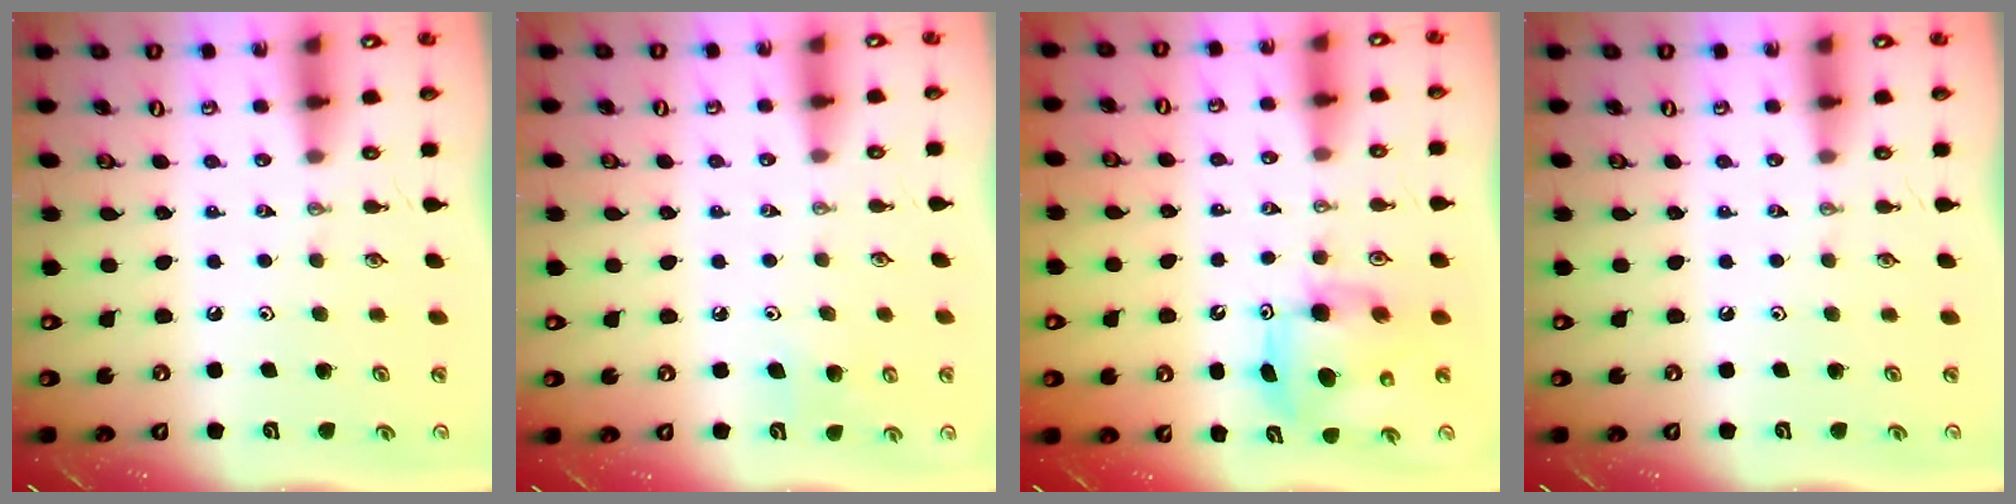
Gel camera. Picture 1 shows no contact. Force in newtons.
{"total": 6.8, "press": 6.6, "slide": 1.5}
{"total": 8.1, "press": 8.0, "slide": 0.6}
{"total": 0.0}